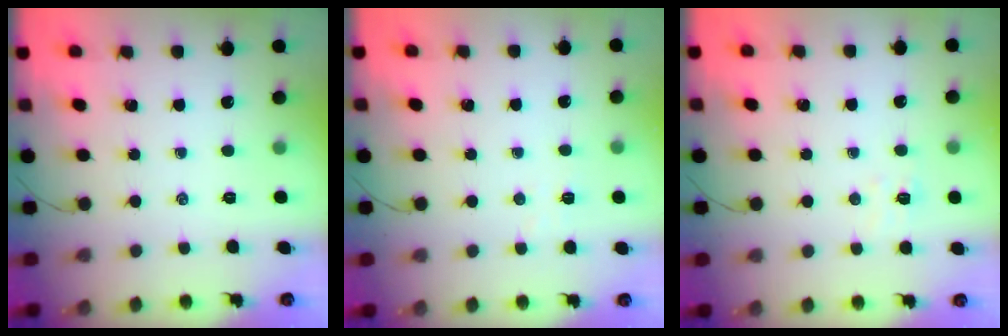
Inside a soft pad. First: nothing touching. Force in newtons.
{"total": 2.6, "press": 2.5, "slide": 0.8}
{"total": 5.1, "press": 5.1, "slide": 0.8}